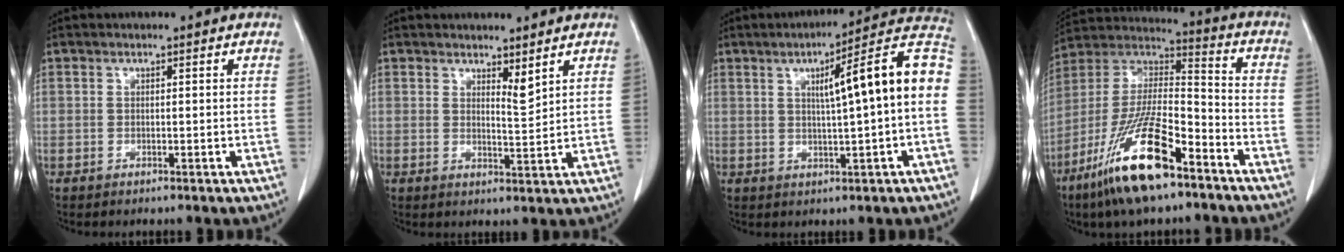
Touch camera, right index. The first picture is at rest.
{"total": 2.6, "force": [2.0, 0.3, 1.6], "torque": [-0.033, -0.015, 0.038]}
{"total": 14.1, "force": [1.6, 0.2, 14.0], "torque": [-0.193, 0.032, 0.016]}
{"total": 19.1, "force": [-11.4, 4.2, 14.7], "torque": [-0.314, -0.025, -0.211]}